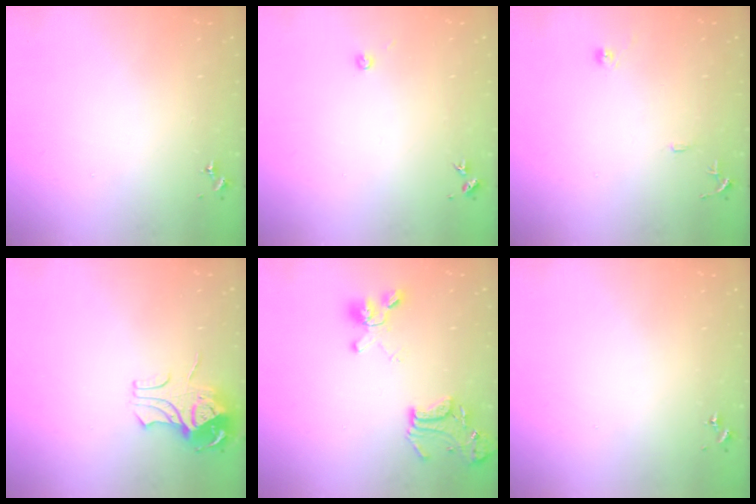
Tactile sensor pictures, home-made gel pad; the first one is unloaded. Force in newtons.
{"total": 3.5, "press": 3.5, "slide": 0.3}
{"total": 9.1, "press": 9.1, "slide": 0.8}
{"total": 8.9, "press": 8.9, "slide": 0.9}
{"total": 15.8, "press": 15.7, "slide": 1.9}
{"total": 0.0}